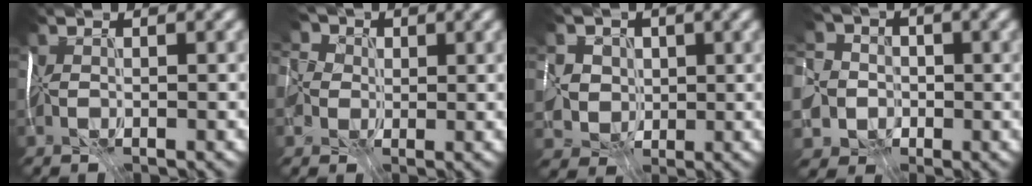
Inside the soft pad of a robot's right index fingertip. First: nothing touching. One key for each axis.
{"total": 9.8, "fx": 2.6, "fy": 7.0, "fz": 6.3, "tx": -0.131, "ty": 0.025, "tz": -0.006}
{"total": 5.8, "fx": 1.2, "fy": 5.0, "fz": 2.6, "tx": -0.048, "ty": 0.022, "tz": -0.004}
{"total": 10.0, "fx": -3.4, "fy": 8.5, "fz": 4.2, "tx": -0.089, "ty": -0.006, "tz": -0.086}